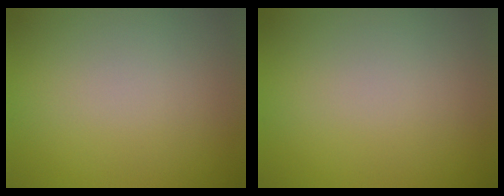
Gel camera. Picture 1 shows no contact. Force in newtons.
{"total": 0.0}